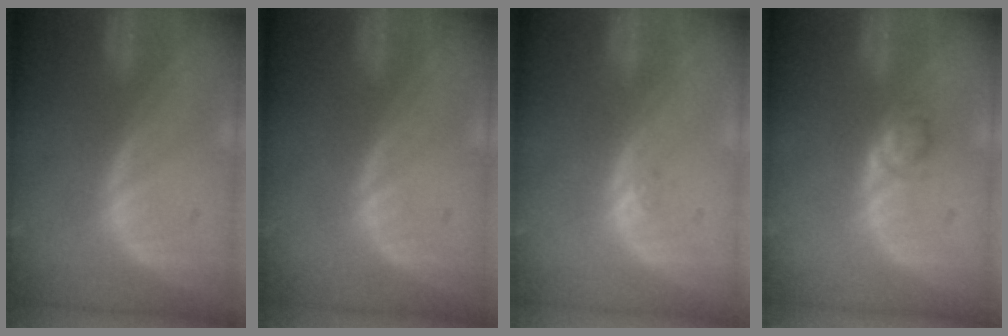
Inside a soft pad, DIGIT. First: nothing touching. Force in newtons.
{"total": 0.0}
{"total": 1.1, "press": 1.0, "slide": 0.4}
{"total": 2.2, "press": 2.2, "slide": 0.2}